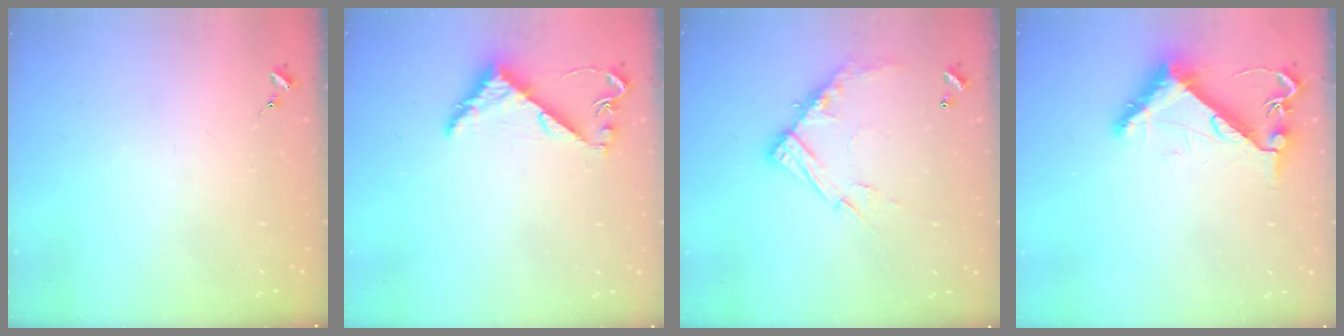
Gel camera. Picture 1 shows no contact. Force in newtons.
{"total": 5.2, "press": 5.2, "slide": 0.4}
{"total": 13.3, "press": 13.2, "slide": 1.2}
{"total": 8.9, "press": 8.9, "slide": 0.3}